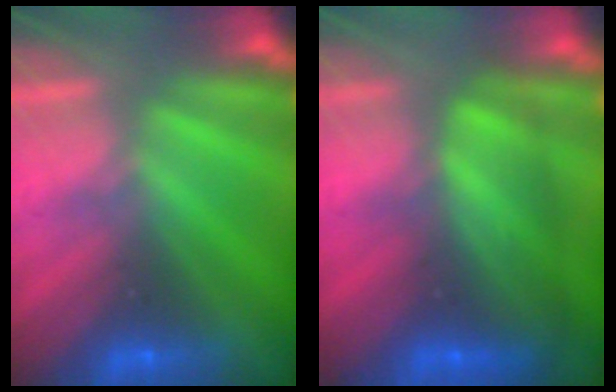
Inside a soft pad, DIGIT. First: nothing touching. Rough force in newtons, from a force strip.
{"total": 6.7}